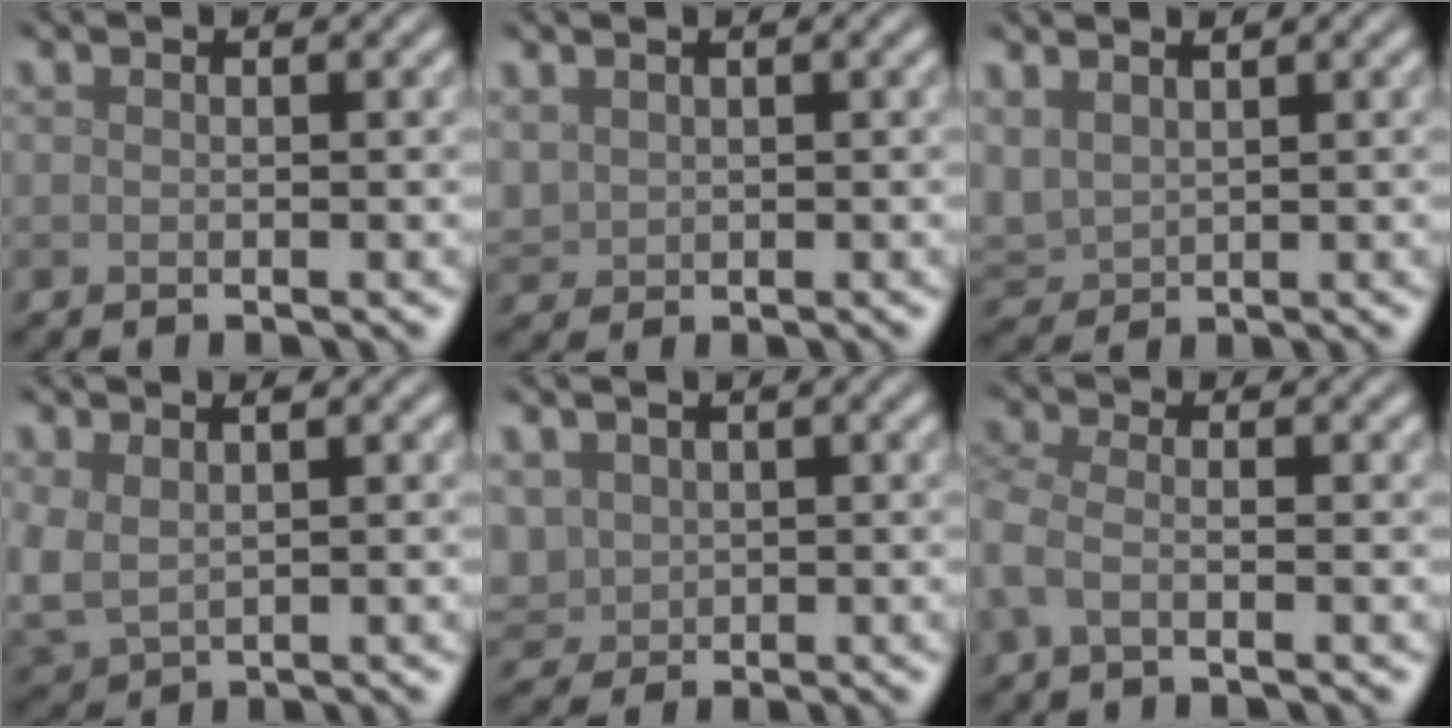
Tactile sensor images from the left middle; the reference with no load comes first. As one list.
[{"total": 1.4, "force": [0.9, 1.0, 0.4], "torque": [-0.013, 0.000, 0.024]}, {"total": 3.0, "force": [1.6, 2.0, 1.6], "torque": [-0.046, 0.004, 0.037]}, {"total": 3.7, "force": [0.7, 2.5, 2.6], "torque": [-0.074, -0.008, 0.021]}, {"total": 3.1, "force": [0.7, 2.5, 1.6], "torque": [-0.045, 0.001, 0.021]}, {"total": 2.1, "force": [-0.6, 0.9, 1.7], "torque": [-0.046, -0.004, -0.025]}]